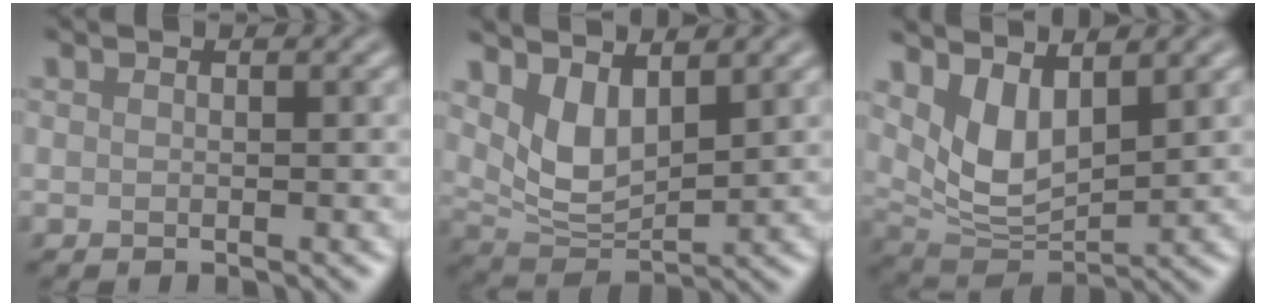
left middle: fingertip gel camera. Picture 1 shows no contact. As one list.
[{"total": 4.7, "force": [2.2, 2.5, 3.3], "torque": [-0.072, -0.013, 0.047]}, {"total": 5.3, "force": [2.4, 2.7, 3.8], "torque": [-0.085, -0.015, 0.052]}]